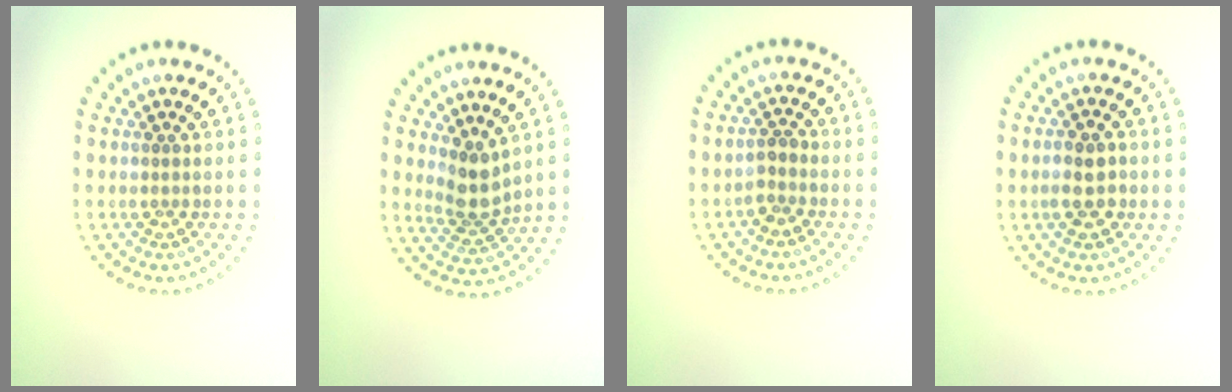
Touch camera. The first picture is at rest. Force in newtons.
{"total": 2.7, "press": 2.1, "slide": 1.7}
{"total": 1.5, "press": 1.2, "slide": 0.9}
{"total": 2.6, "press": 2.6, "slide": 0.6}